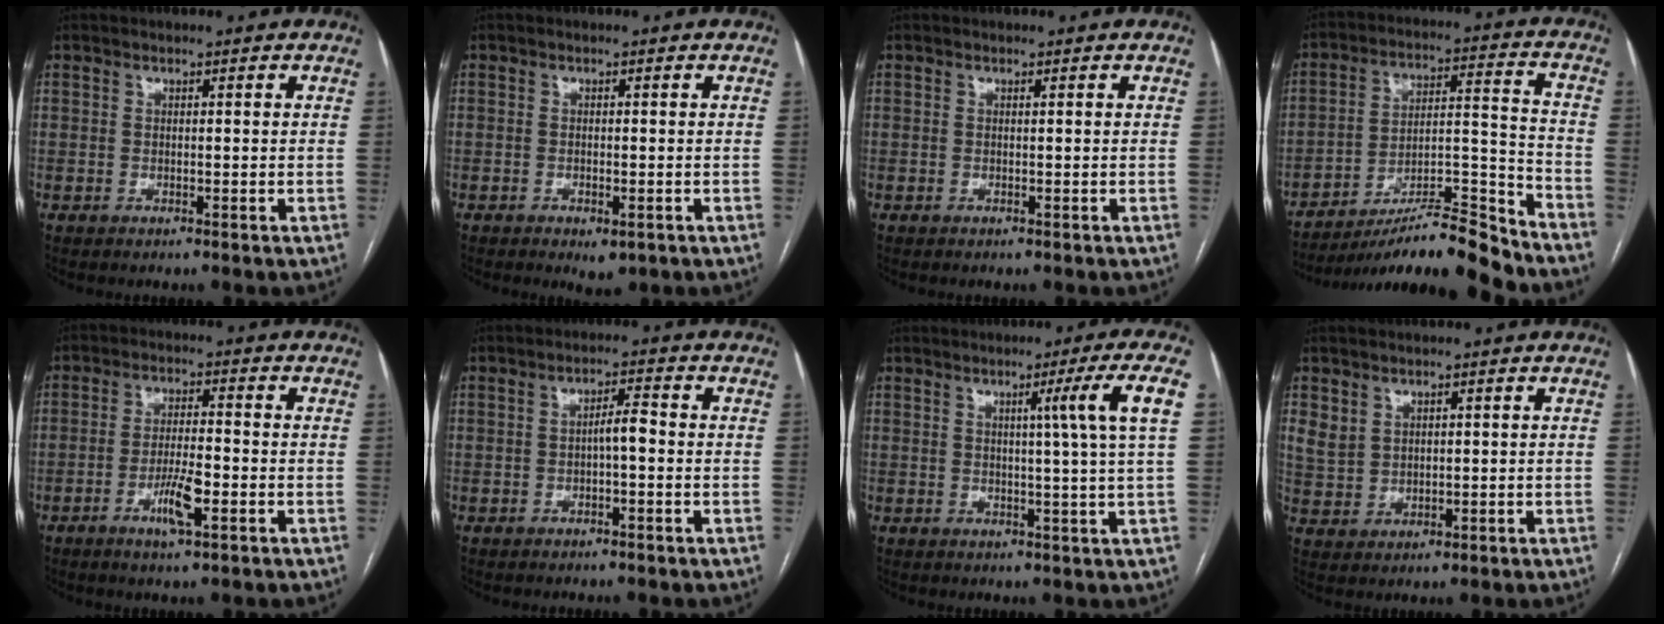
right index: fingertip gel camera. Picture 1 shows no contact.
{"total": 2.3, "force": [-1.2, 1.1, 1.6], "torque": [-0.019, -0.002, -0.008]}
{"total": 0.0}
{"total": 15.2, "force": [-13.9, -0.1, 6.2], "torque": [-0.093, 0.032, -0.234]}
{"total": 5.8, "force": [-2.4, 0.9, 5.2], "torque": [-0.098, -0.004, -0.043]}
{"total": 2.7, "force": [-0.3, 0.5, 2.6], "torque": [-0.042, 0.008, -0.006]}
{"total": 7.6, "force": [2.3, -2.5, 6.8], "torque": [-0.098, -0.007, 0.038]}
{"total": 4.2, "force": [2.1, 3.4, 1.3], "torque": [-0.028, 0.004, 0.053]}